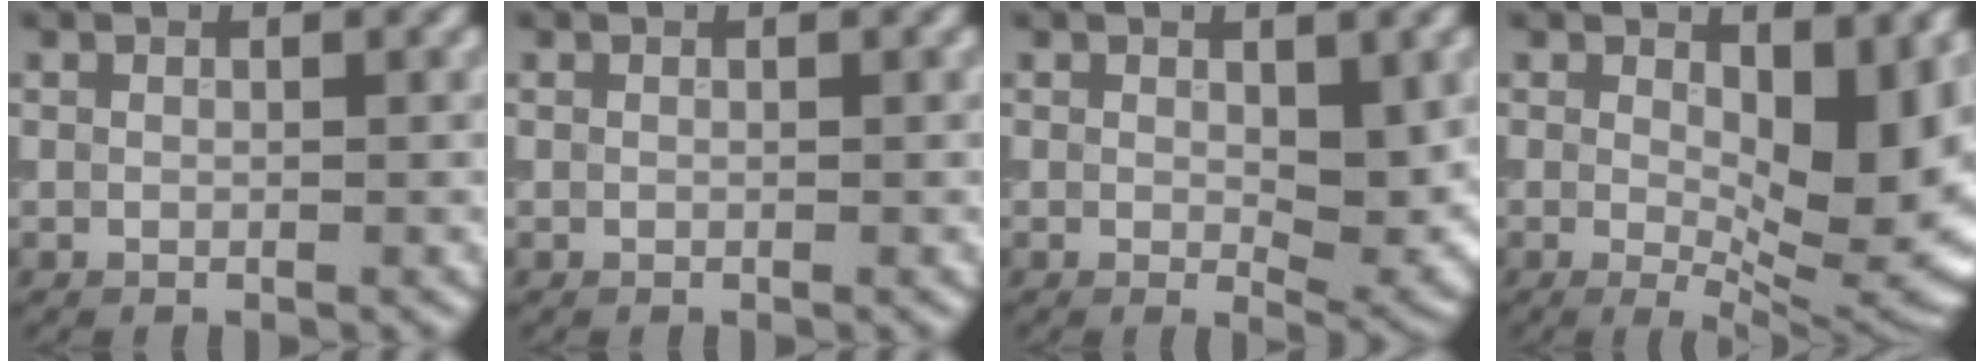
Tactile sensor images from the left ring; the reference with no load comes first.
{"total": 0.0}
{"total": 3.5, "force": [0.7, 1.6, 3.0], "torque": [-0.041, -0.011, 0.014]}
{"total": 10.2, "force": [1.0, 4.4, 9.1], "torque": [-0.113, -0.005, 0.012]}